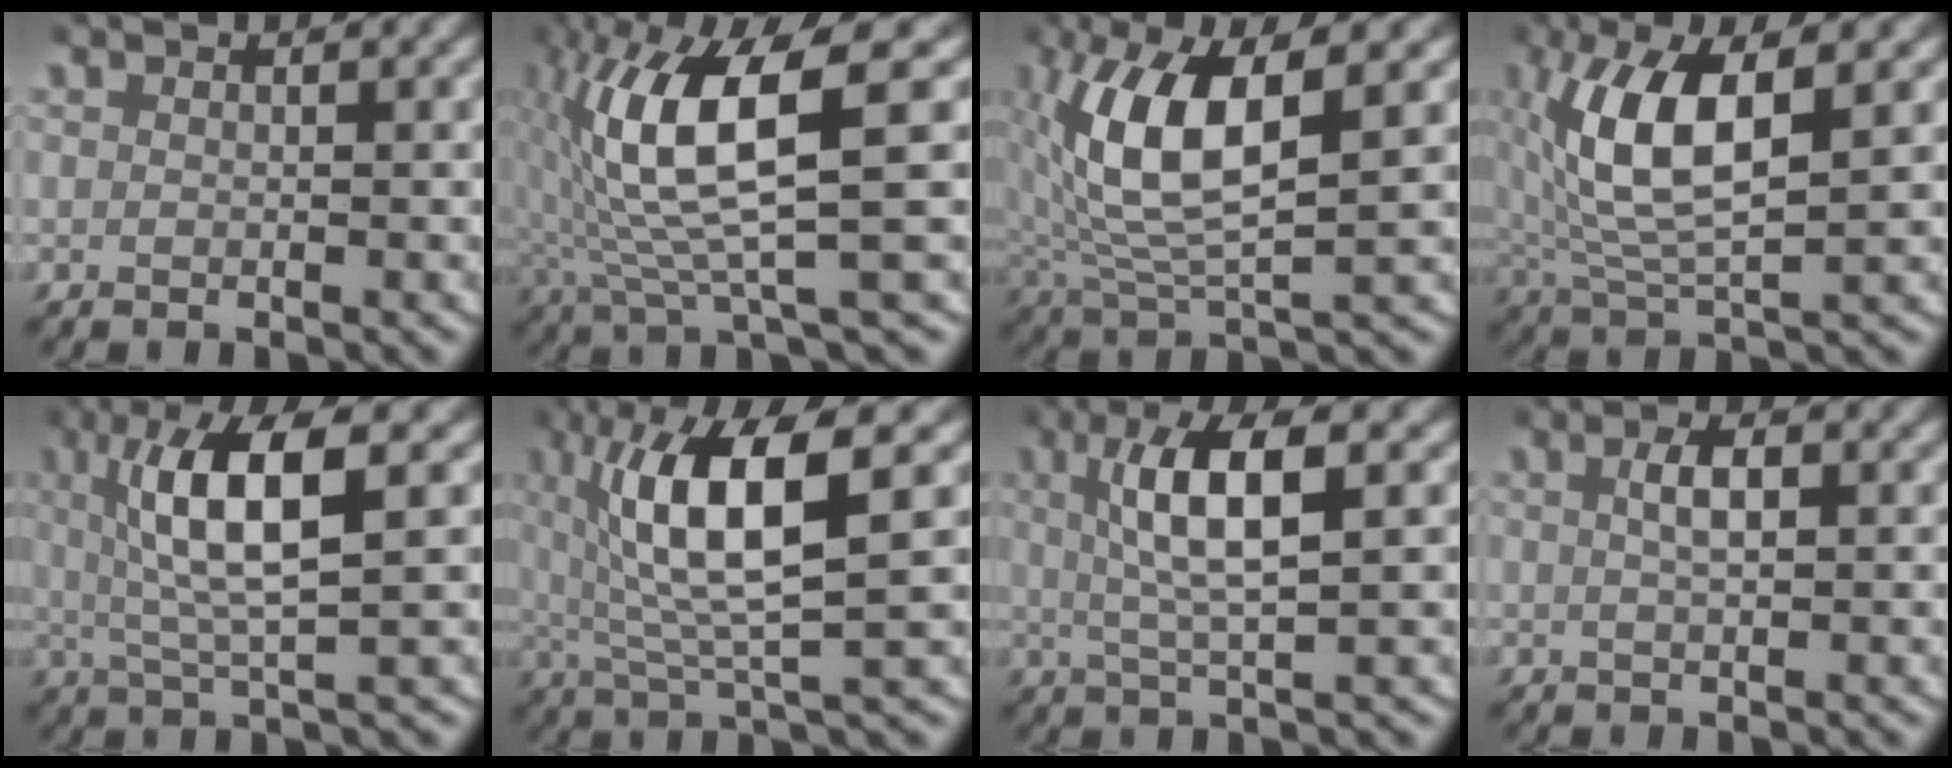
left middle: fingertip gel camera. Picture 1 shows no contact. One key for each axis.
{"total": 9.9, "fx": 0.8, "fy": 3.0, "fz": 9.5, "tx": -0.174, "ty": 0.008, "tz": 0.013}
{"total": 7.9, "fx": 1.4, "fy": 3.1, "fz": 7.2, "tx": -0.147, "ty": 0.003, "tz": 0.030}
{"total": 7.2, "fx": 1.2, "fy": 2.6, "fz": 6.6, "tx": -0.140, "ty": 0.003, "tz": 0.028}
{"total": 7.0, "fx": 1.6, "fy": 1.4, "fz": 6.7, "tx": -0.122, "ty": 0.012, "tz": 0.023}
{"total": 9.0, "fx": 1.7, "fy": 2.5, "fz": 8.5, "tx": -0.160, "ty": 0.010, "tz": 0.029}
{"total": 5.7, "fx": 1.3, "fy": 1.0, "fz": 5.4, "tx": -0.101, "ty": 0.009, "tz": 0.019}
{"total": 1.9, "fx": 0.3, "fy": 0.6, "fz": 1.8, "tx": -0.032, "ty": 0.005, "tz": 0.003}